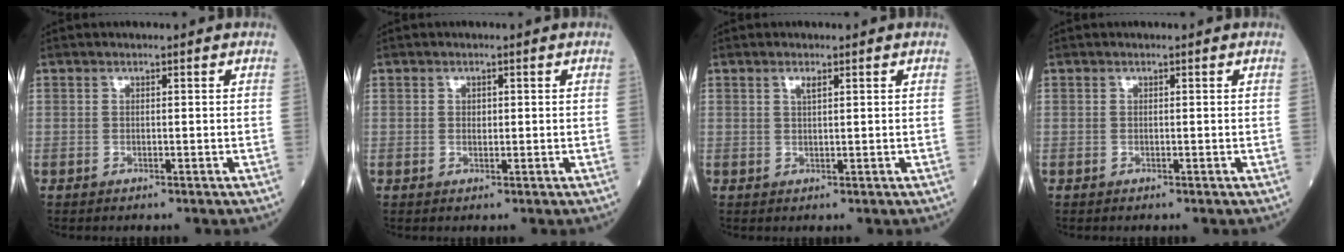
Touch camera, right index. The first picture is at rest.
{"total": 1.8, "force": [0.4, 1.3, 1.2], "torque": [-0.014, -0.001, 0.009]}
{"total": 1.2, "force": [0.7, 0.2, 1.0], "torque": [-0.021, 0.000, 0.013]}
{"total": 0.0}